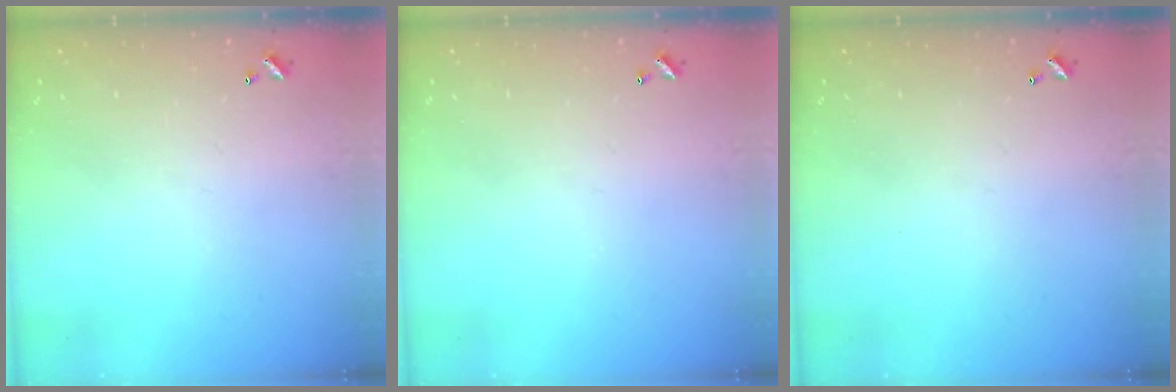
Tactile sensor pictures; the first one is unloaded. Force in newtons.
{"total": 0.0}
{"total": 0.0}